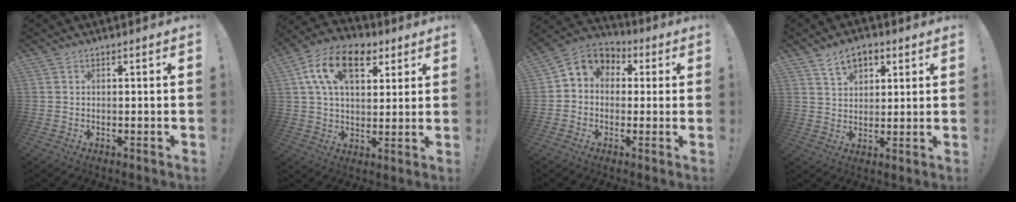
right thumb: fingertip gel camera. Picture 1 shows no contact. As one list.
[{"total": 16.9, "force": [7.1, 10.4, 11.3], "torque": [-0.178, -0.014, 0.128]}, {"total": 6.6, "force": [0.8, 6.1, 2.4], "torque": [-0.029, -0.001, 0.021]}, {"total": 8.1, "force": [4.6, 5.1, 4.2], "torque": [-0.063, -0.012, 0.086]}]